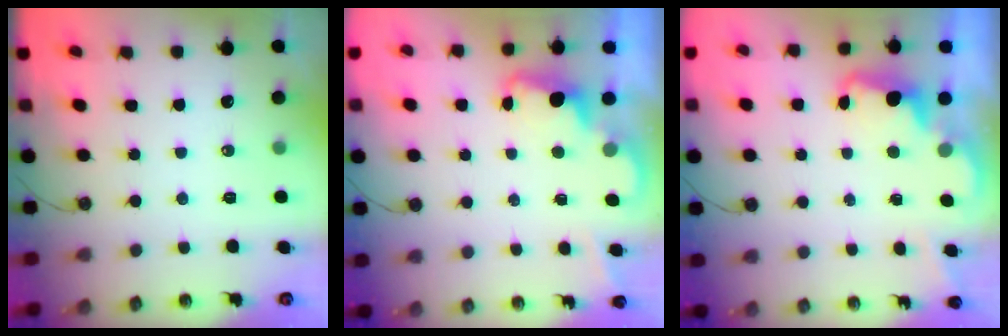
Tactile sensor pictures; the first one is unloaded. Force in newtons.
{"total": 2.3, "press": 2.2, "slide": 0.6}
{"total": 1.5, "press": 1.4, "slide": 0.7}